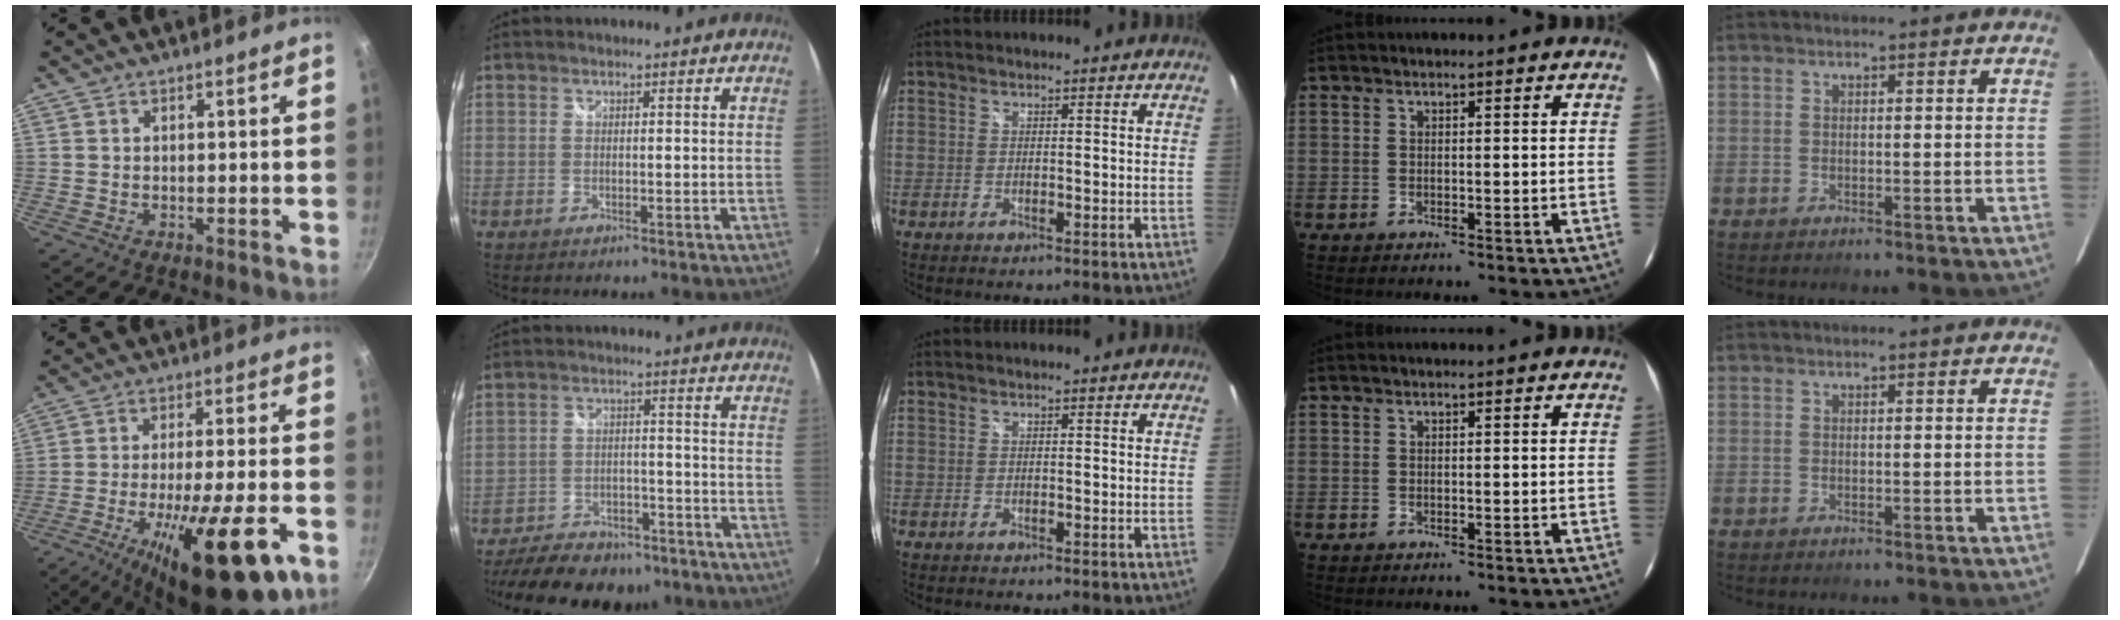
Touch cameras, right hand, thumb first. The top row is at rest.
{"thumb": {"total": 20.6, "force": [-9.3, 4.9, 17.7], "torque": [-0.254, 0.013, -0.141]}, "index": {"total": 17.9, "force": [-15.0, 7.5, 6.3], "torque": [-0.147, 0.021, -0.190]}}